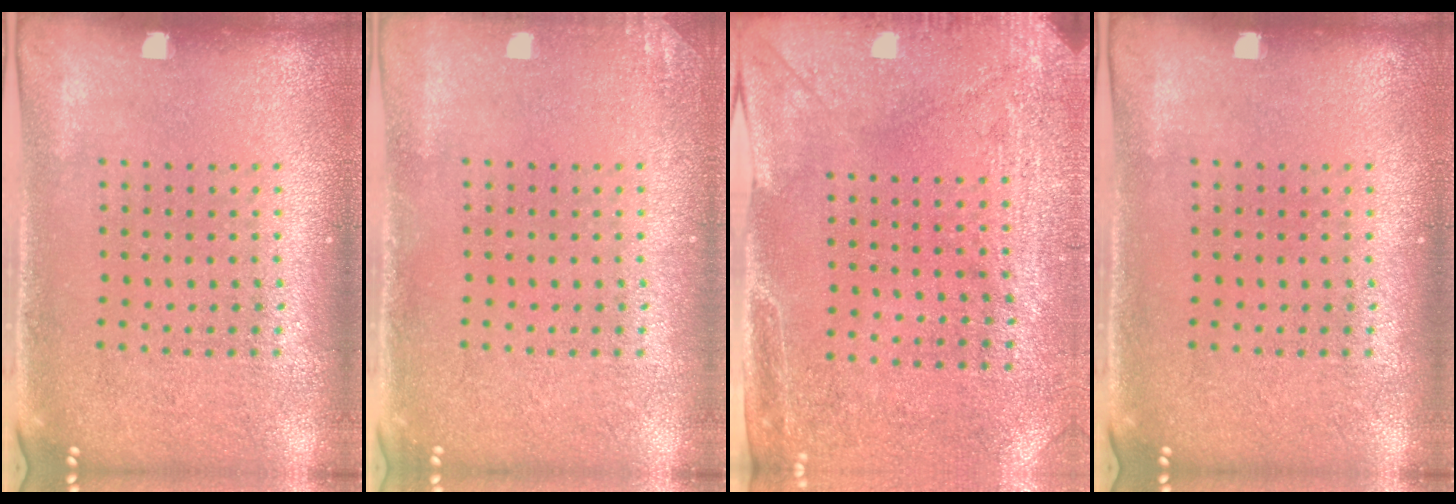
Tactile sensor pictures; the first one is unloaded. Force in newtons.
{"total": 1.0, "press": 1.0, "slide": 0.1}
{"total": 2.9, "press": 2.3, "slide": 1.8}
{"total": 0.0}